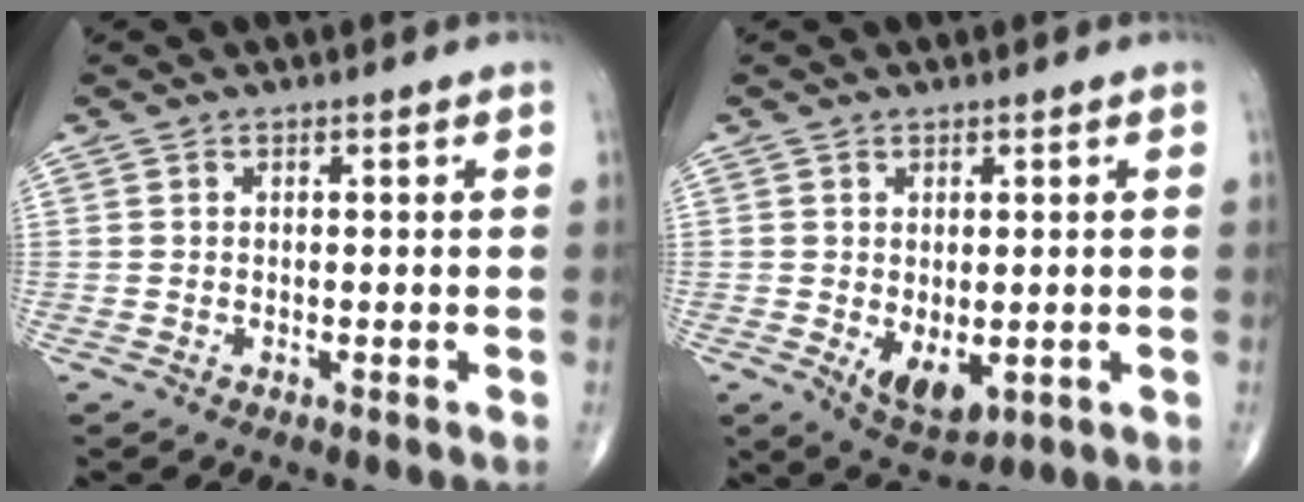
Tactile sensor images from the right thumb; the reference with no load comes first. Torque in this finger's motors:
{"motor_torque": [0.86, 2.17, 0.35, 0.47, 0.07]}